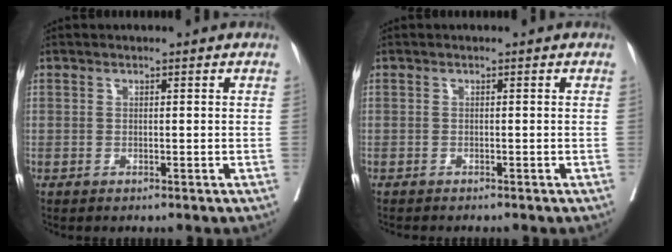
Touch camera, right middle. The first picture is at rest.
{"total": 2.1, "force": [-1.9, 0.1, 0.9], "torque": [-0.012, -0.003, -0.021]}